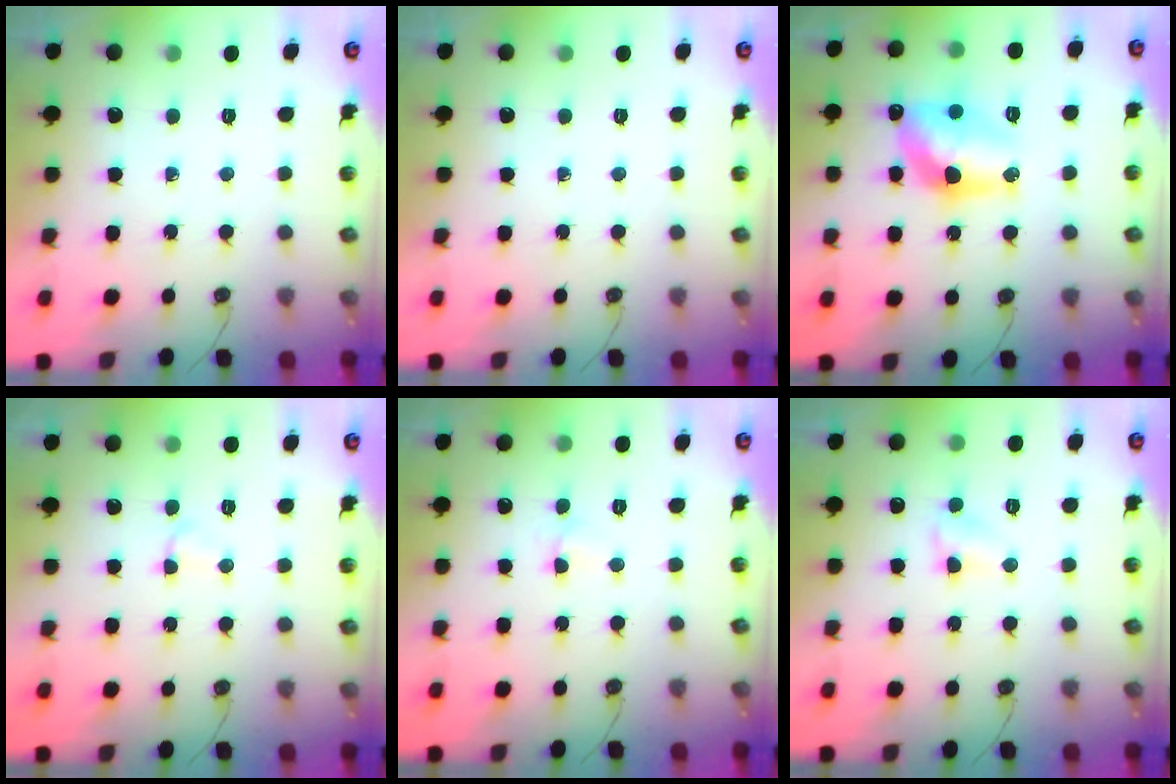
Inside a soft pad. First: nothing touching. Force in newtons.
{"total": 0.0}
{"total": 12.5, "press": 12.5, "slide": 0.9}
{"total": 2.5, "press": 2.4, "slide": 0.7}
{"total": 2.3, "press": 2.2, "slide": 0.5}
{"total": 4.4, "press": 4.3, "slide": 0.6}